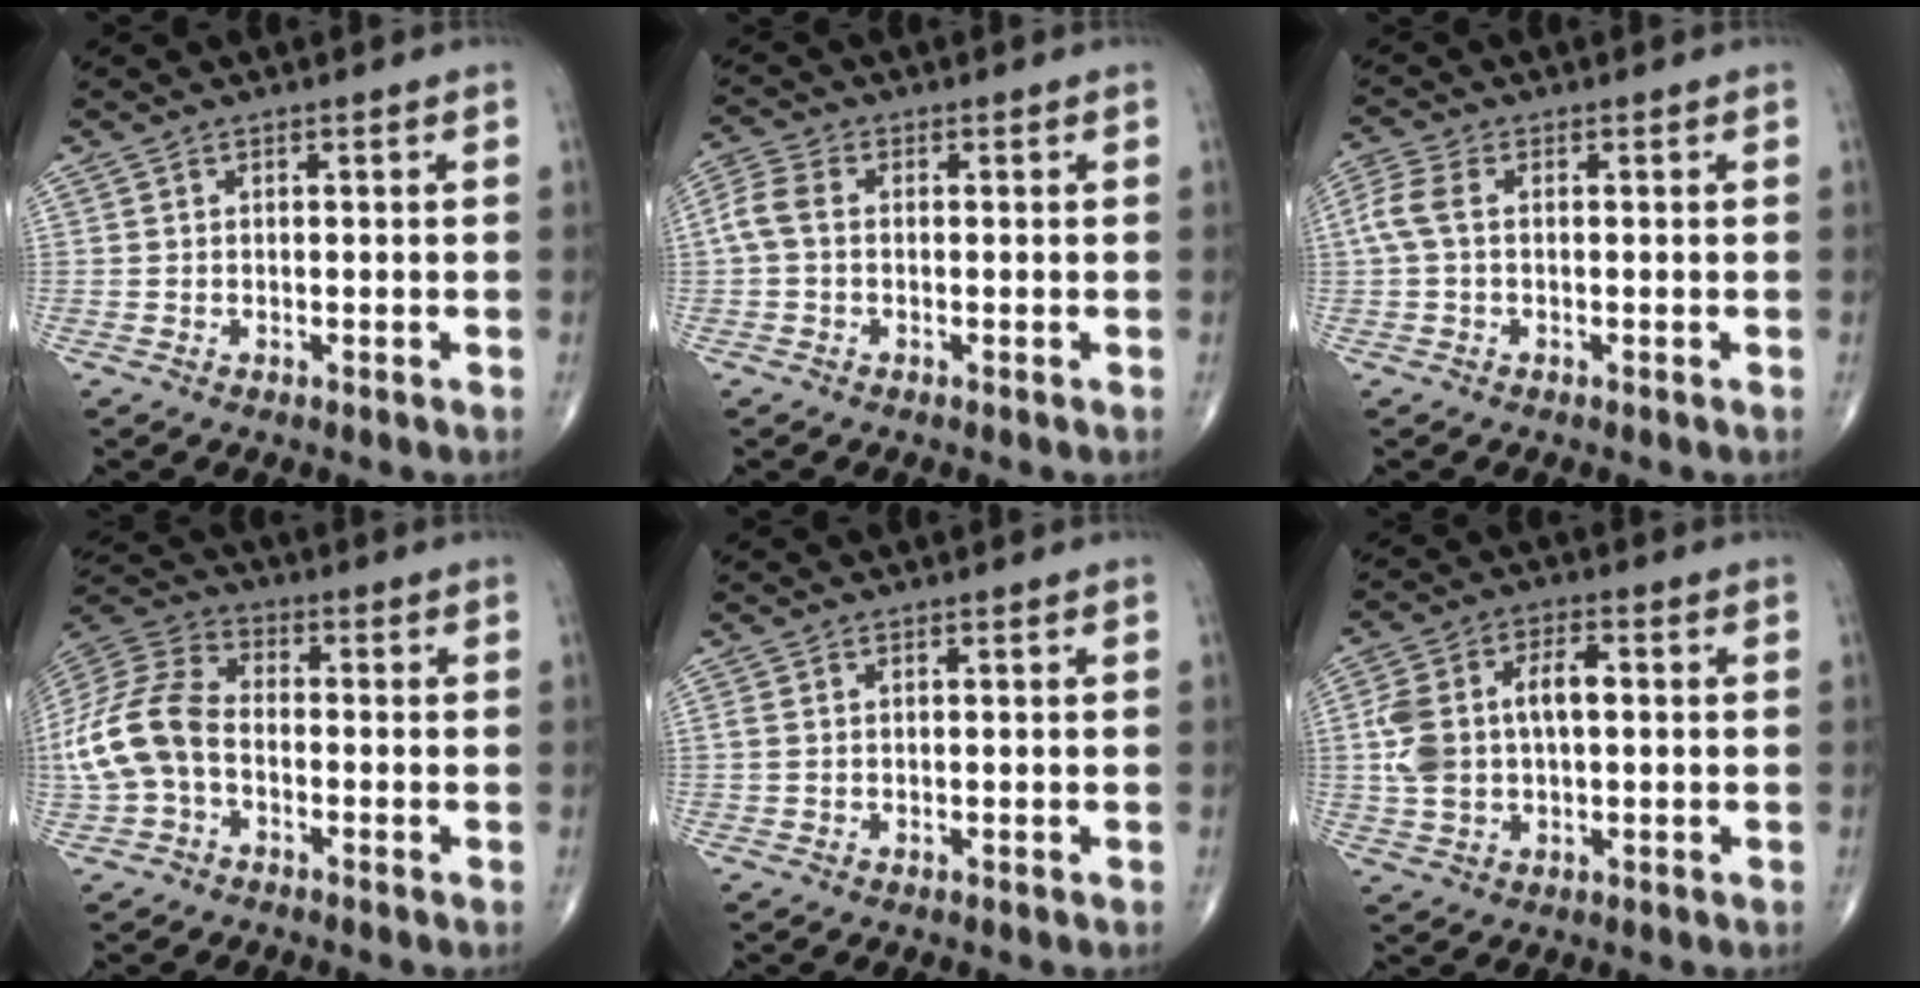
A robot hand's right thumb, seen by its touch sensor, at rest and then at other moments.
{"total": 4.6, "force": [-0.1, 3.1, 3.4], "torque": [-0.083, 0.013, -0.012]}
{"total": 4.5, "force": [0.2, 2.6, 3.7], "torque": [-0.105, 0.015, -0.001]}
{"total": 13.5, "force": [-2.5, 8.7, 10.0], "torque": [-0.217, 0.034, -0.056]}
{"total": 1.0, "force": [0.1, 0.7, 0.7], "torque": [-0.027, 0.008, 0.005]}
{"total": 11.5, "force": [0.6, 6.6, 9.4], "torque": [-0.190, 0.025, 0.015]}